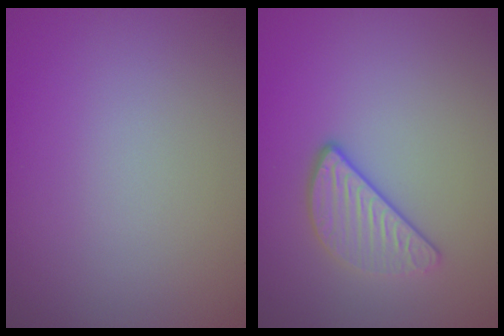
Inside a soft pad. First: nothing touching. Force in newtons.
{"total": 3.0, "press": 2.5, "slide": 1.6}